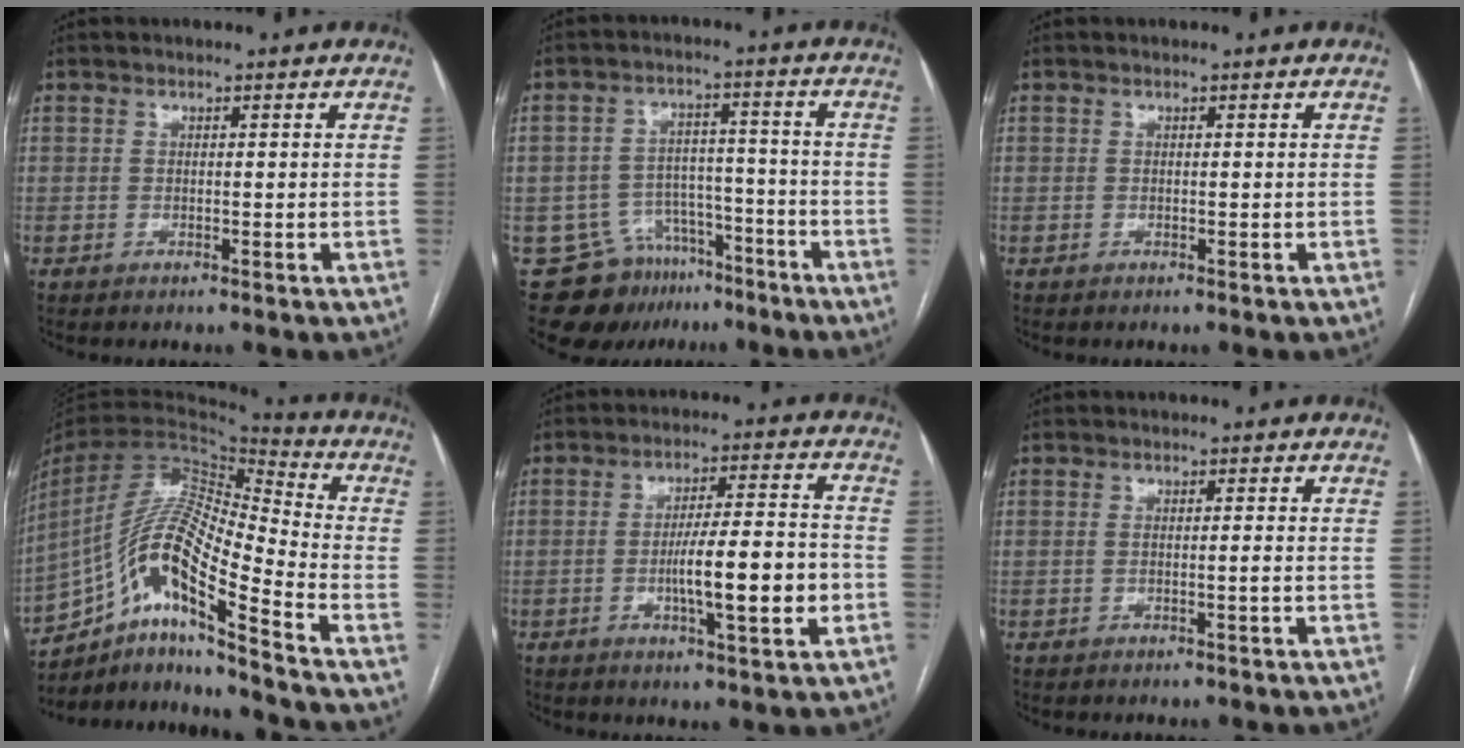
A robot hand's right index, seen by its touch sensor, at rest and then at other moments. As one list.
[{"total": 10.4, "force": [-7.2, 7.3, 1.9], "torque": [-0.026, 0.043, -0.106]}, {"total": 0.0}, {"total": 16.5, "force": [-9.6, 1.4, 13.3], "torque": [-0.260, 0.007, -0.172]}, {"total": 10.8, "force": [-2.6, 1.0, 10.4], "torque": [-0.168, 0.006, -0.041]}, {"total": 1.0, "force": [-0.3, -0.2, 0.9], "torque": [-0.016, 0.000, -0.004]}]